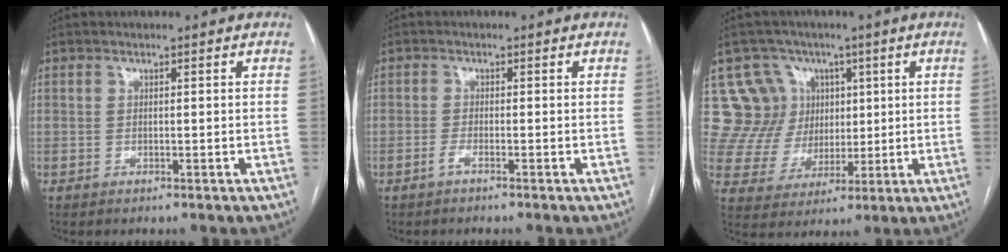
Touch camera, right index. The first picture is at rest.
{"total": 1.1, "force": [-0.8, -0.1, 0.7], "torque": [-0.014, 0.001, -0.018]}
{"total": 12.6, "force": [4.7, 11.6, 1.5], "torque": [-0.043, 0.057, 0.100]}